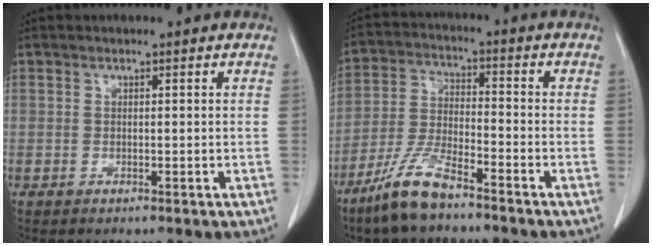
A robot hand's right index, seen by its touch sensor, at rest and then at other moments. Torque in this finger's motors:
{"motor_torque": [0.39, -0.34, 0.17, 0.10]}